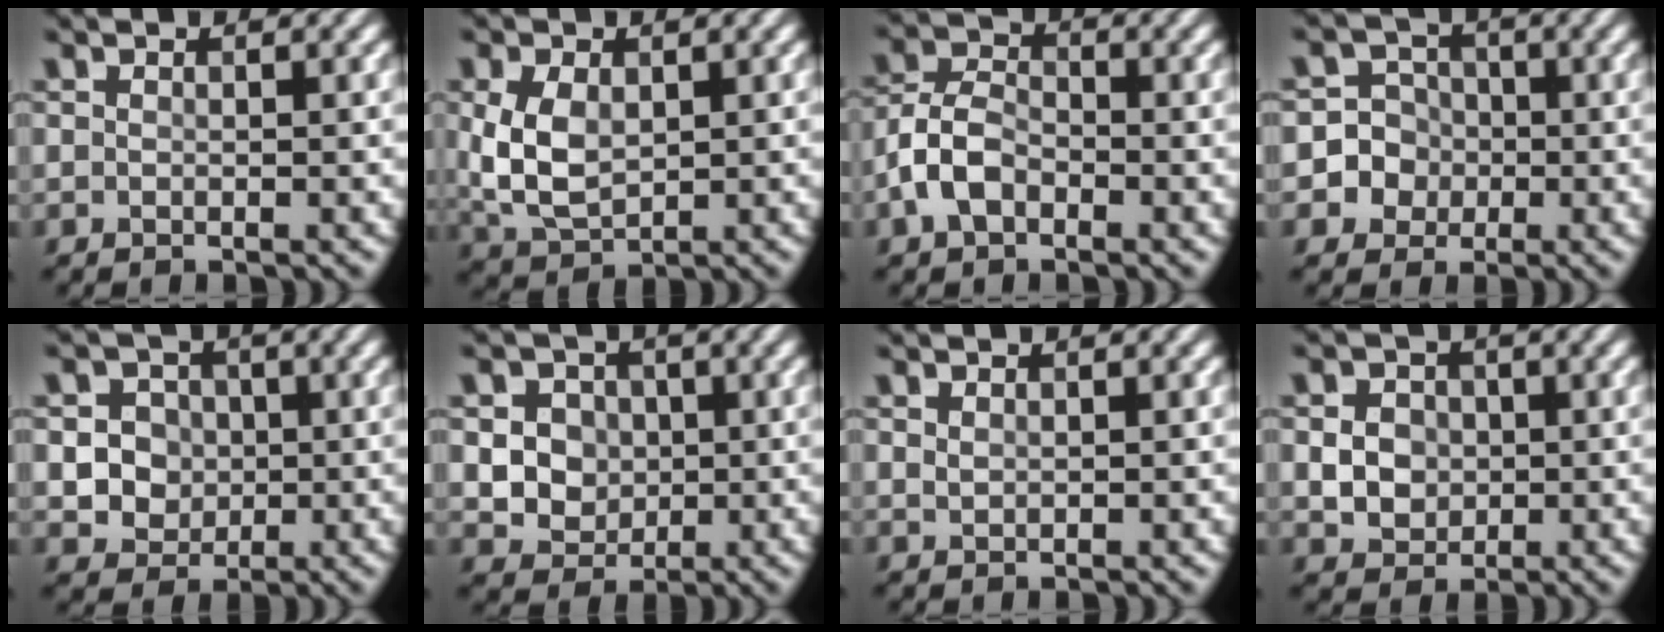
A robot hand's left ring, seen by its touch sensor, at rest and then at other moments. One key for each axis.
{"total": 4.9, "fx": 0.6, "fy": 3.2, "fz": 3.6, "tx": -0.087, "ty": -0.001, "tz": 0.019}
{"total": 3.8, "fx": -1.7, "fy": 2.5, "fz": 2.4, "tx": -0.051, "ty": 0.009, "tz": -0.042}
{"total": 6.3, "fx": -1.3, "fy": 6.1, "fz": 0.6, "tx": 0.005, "ty": 0.018, "tz": -0.046}
{"total": 4.3, "fx": 0.4, "fy": 3.9, "fz": 1.7, "tx": -0.021, "ty": 0.007, "tz": 0.002}
{"total": 5.4, "fx": 1.0, "fy": 4.8, "fz": 2.4, "tx": -0.041, "ty": 0.010, "tz": 0.016}
{"total": 0.6, "fx": 0.4, "fy": 0.3, "fz": 0.3, "tx": -0.010, "ty": 0.000, "tz": 0.010}
{"total": 3.1, "fx": -0.1, "fy": 2.7, "fz": 1.5, "tx": -0.025, "ty": -0.002, "tz": -0.002}